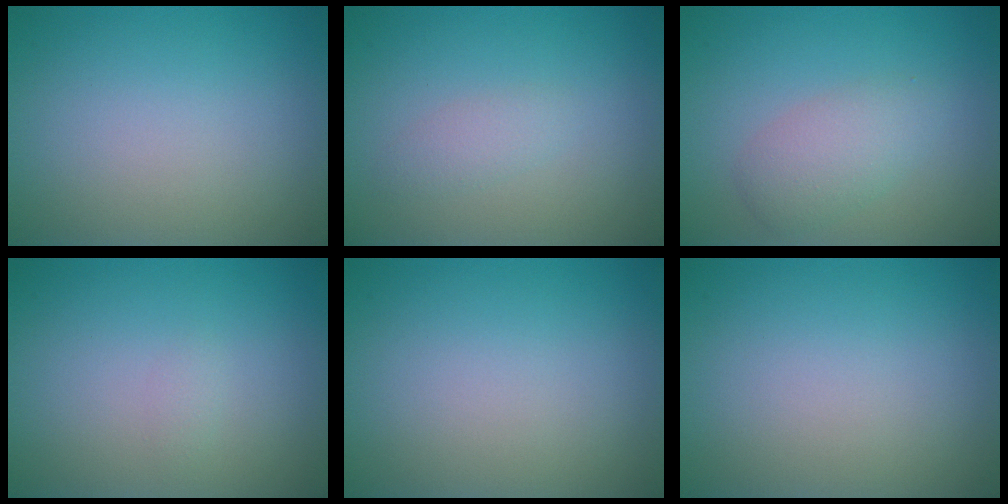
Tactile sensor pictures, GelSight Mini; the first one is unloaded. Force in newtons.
{"total": 1.3, "press": 1.3, "slide": 0.1}
{"total": 2.9, "press": 2.9, "slide": 0.1}
{"total": 0.5, "press": 0.5, "slide": 0.0}
{"total": 0.0}
{"total": 0.0}